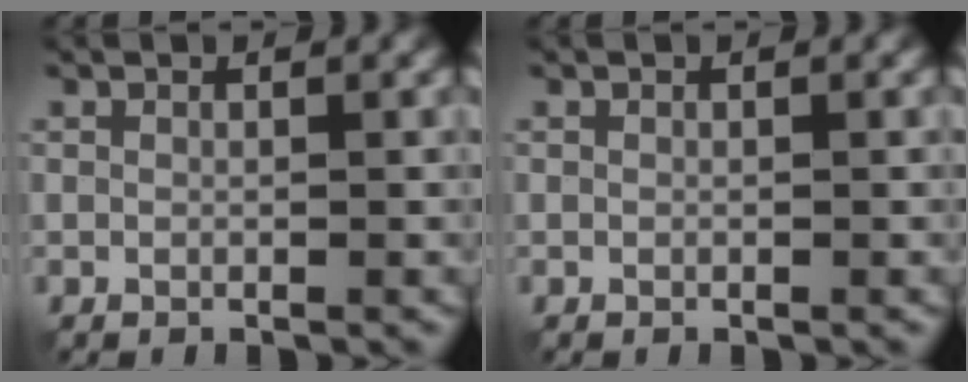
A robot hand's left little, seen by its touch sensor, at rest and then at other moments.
{"total": 0.0}